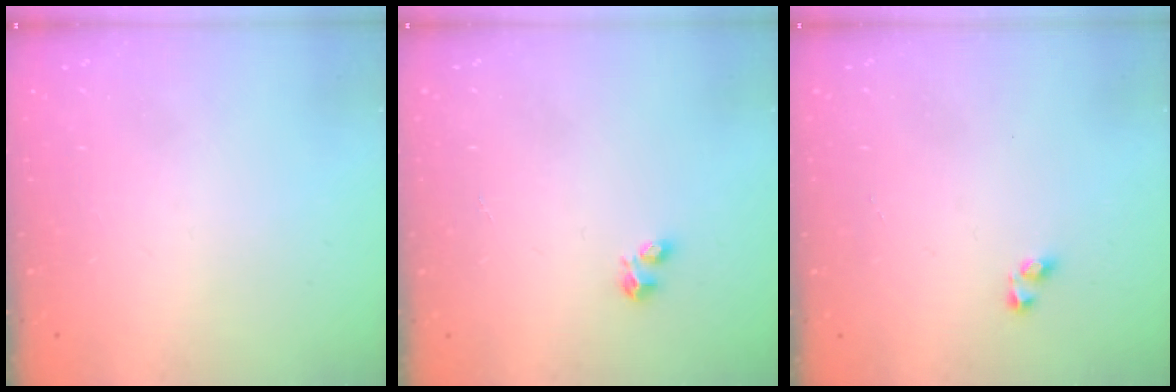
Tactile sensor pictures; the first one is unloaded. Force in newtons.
{"total": 2.9, "press": 2.8, "slide": 0.6}
{"total": 3.1, "press": 3.1, "slide": 0.2}